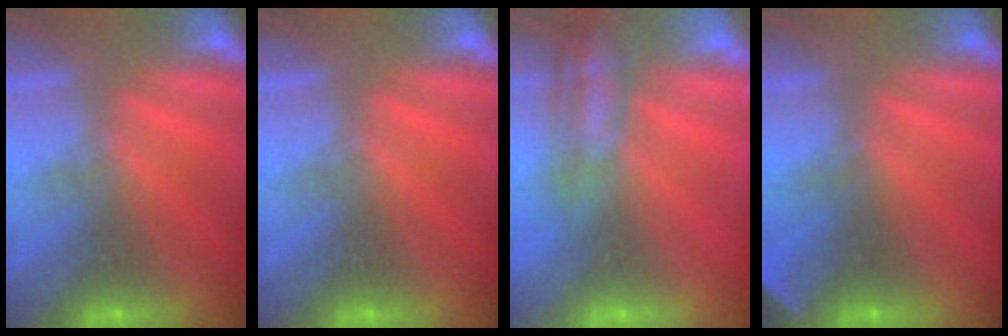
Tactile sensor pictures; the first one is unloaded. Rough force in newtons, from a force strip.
{"total": 0.0}
{"total": 2.6}
{"total": 2.0}